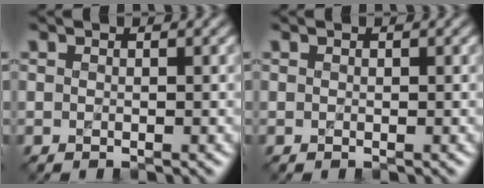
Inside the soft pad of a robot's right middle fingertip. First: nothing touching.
{"total": 0.0}